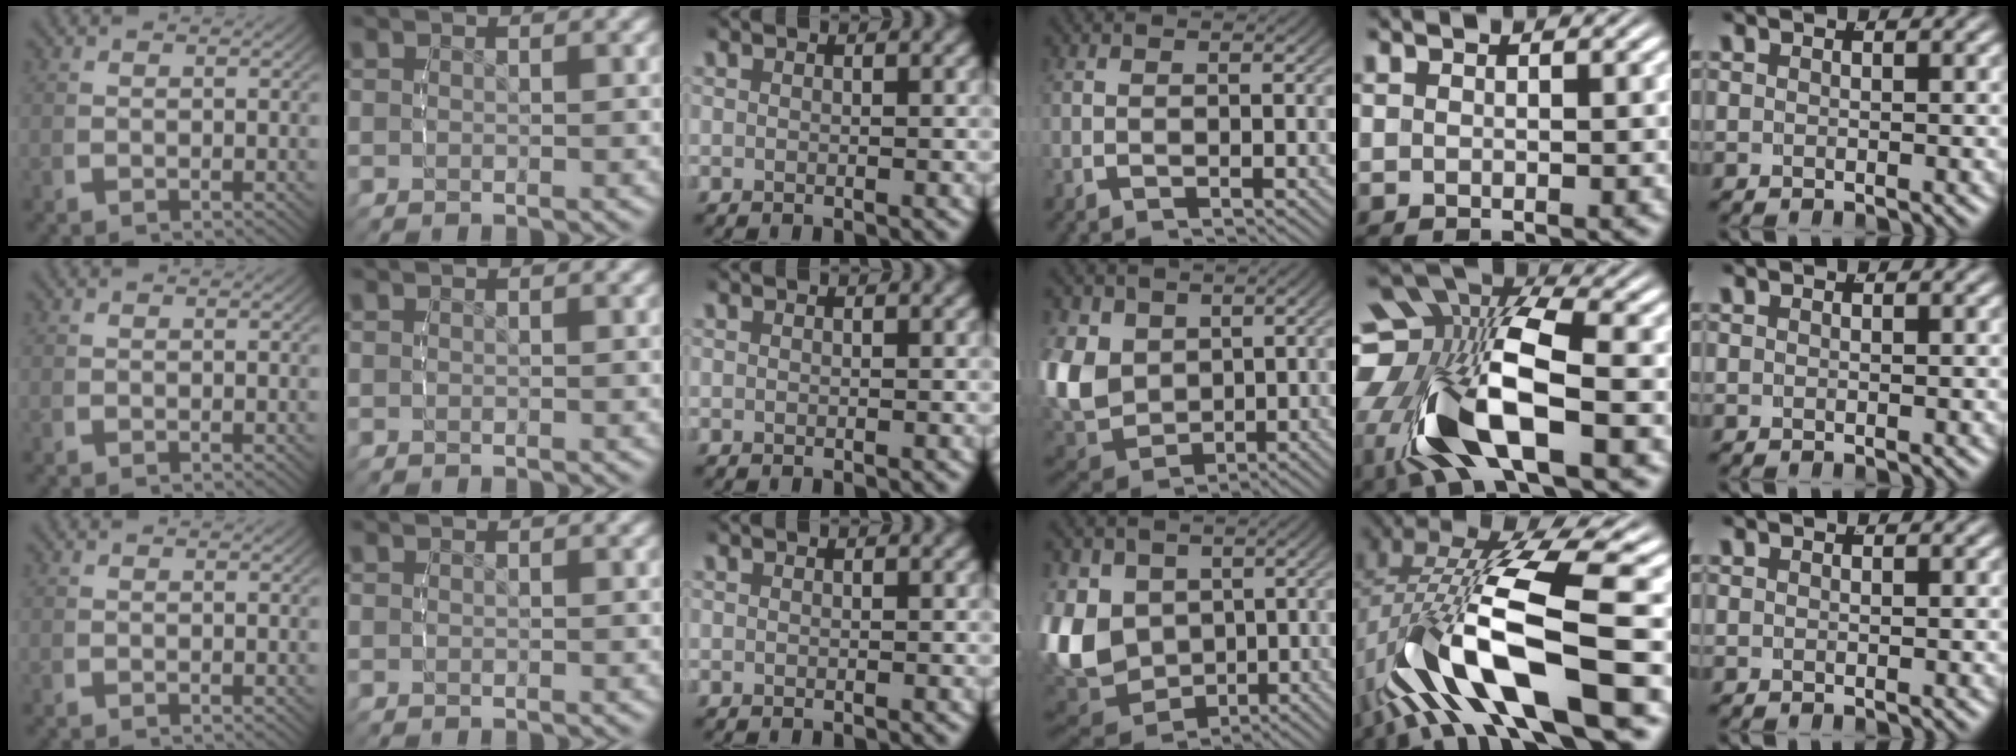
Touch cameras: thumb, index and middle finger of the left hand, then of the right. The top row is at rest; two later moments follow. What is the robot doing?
{"motion": "lift_and_place", "object": "pen"}